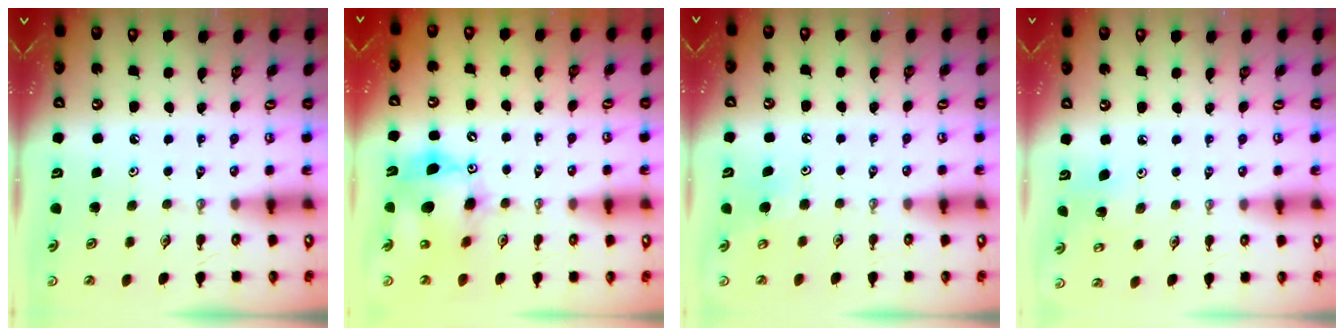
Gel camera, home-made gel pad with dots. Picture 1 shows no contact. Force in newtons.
{"total": 12.7, "press": 12.5, "slide": 2.4}
{"total": 5.5, "press": 5.4, "slide": 0.6}
{"total": 5.8, "press": 5.8, "slide": 0.4}